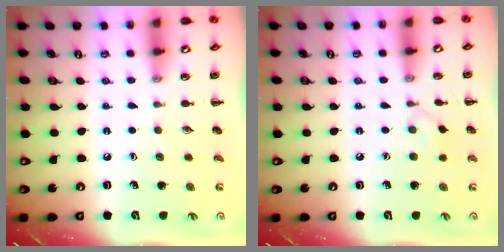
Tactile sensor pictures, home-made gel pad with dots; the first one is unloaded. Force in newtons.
{"total": 4.7, "press": 4.3, "slide": 1.7}